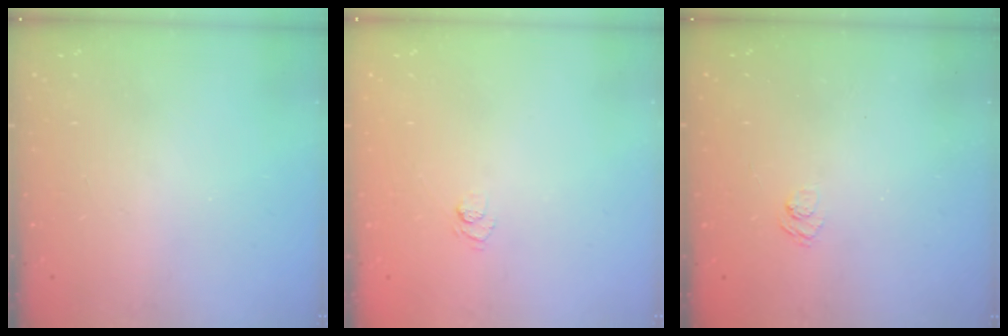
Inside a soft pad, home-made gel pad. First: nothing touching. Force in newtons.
{"total": 4.5, "press": 4.3, "slide": 1.2}
{"total": 2.4, "press": 2.0, "slide": 1.3}